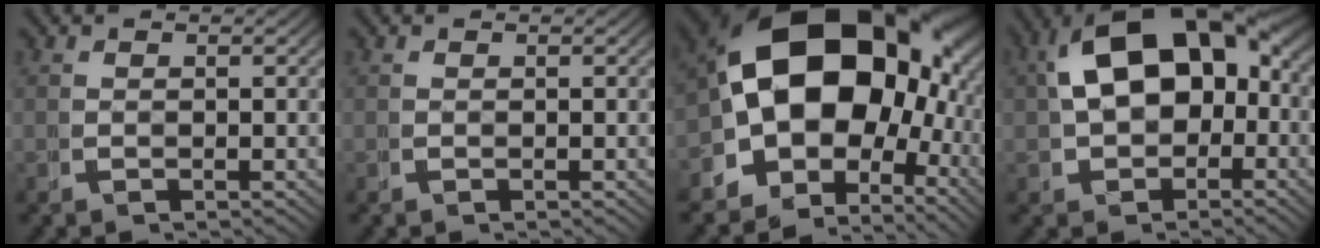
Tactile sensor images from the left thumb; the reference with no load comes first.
{"total": 0.0}
{"total": 22.3, "force": [1.8, 15.2, 16.3], "torque": [-0.270, -0.041, 0.034]}
{"total": 11.9, "force": [1.2, 8.4, 8.3], "torque": [-0.153, -0.018, 0.035]}